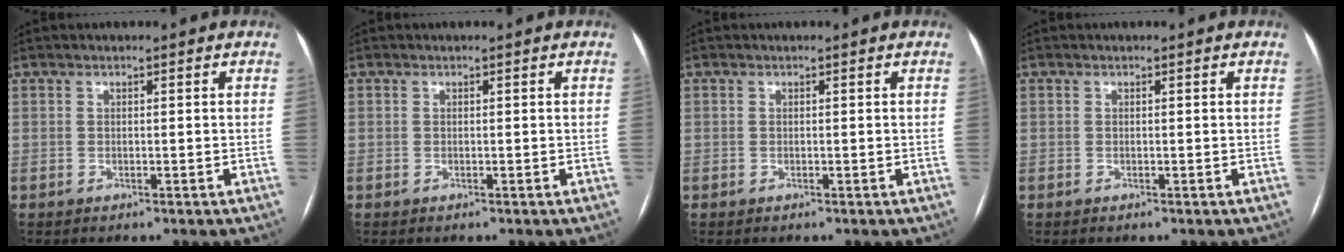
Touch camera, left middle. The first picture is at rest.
{"total": 0.0}
{"total": 0.0}
{"total": 0.0}